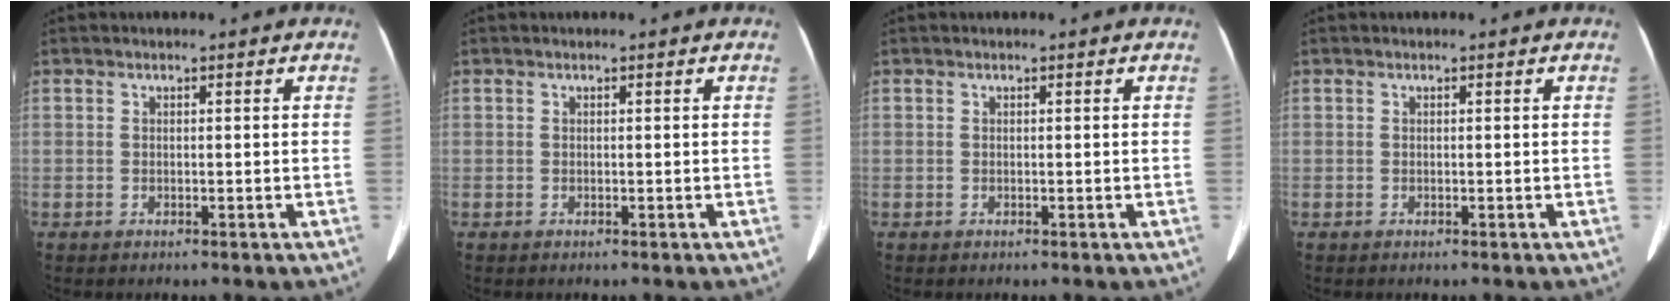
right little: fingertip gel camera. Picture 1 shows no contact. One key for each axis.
{"total": 0.0}
{"total": 0.0}
{"total": 0.0}